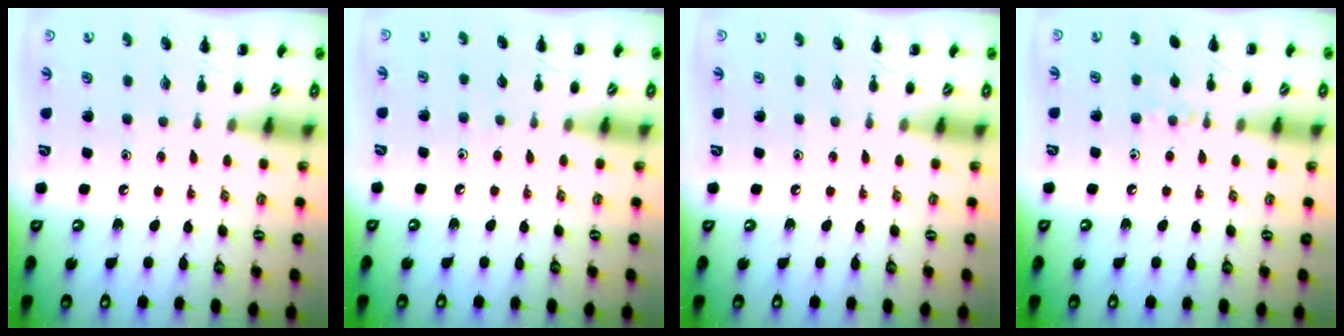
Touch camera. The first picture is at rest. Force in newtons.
{"total": 2.9, "press": 2.7, "slide": 1.1}
{"total": 0.0}
{"total": 6.3, "press": 6.0, "slide": 1.8}